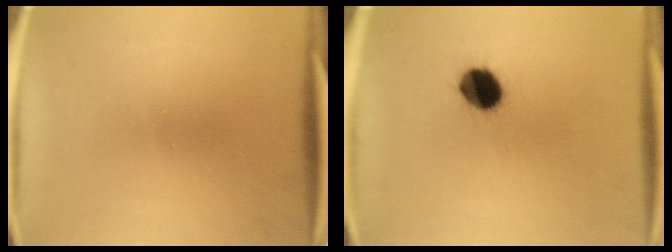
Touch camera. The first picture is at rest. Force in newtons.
{"total": 8.7}